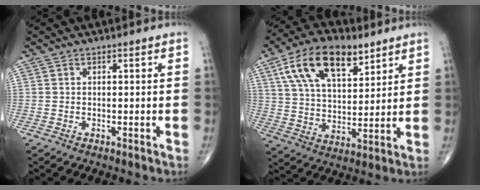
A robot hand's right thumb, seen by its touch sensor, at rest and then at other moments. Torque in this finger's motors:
{"motor_torque": [-0.72, 1.49, 1.33, 0.73, 0.08]}